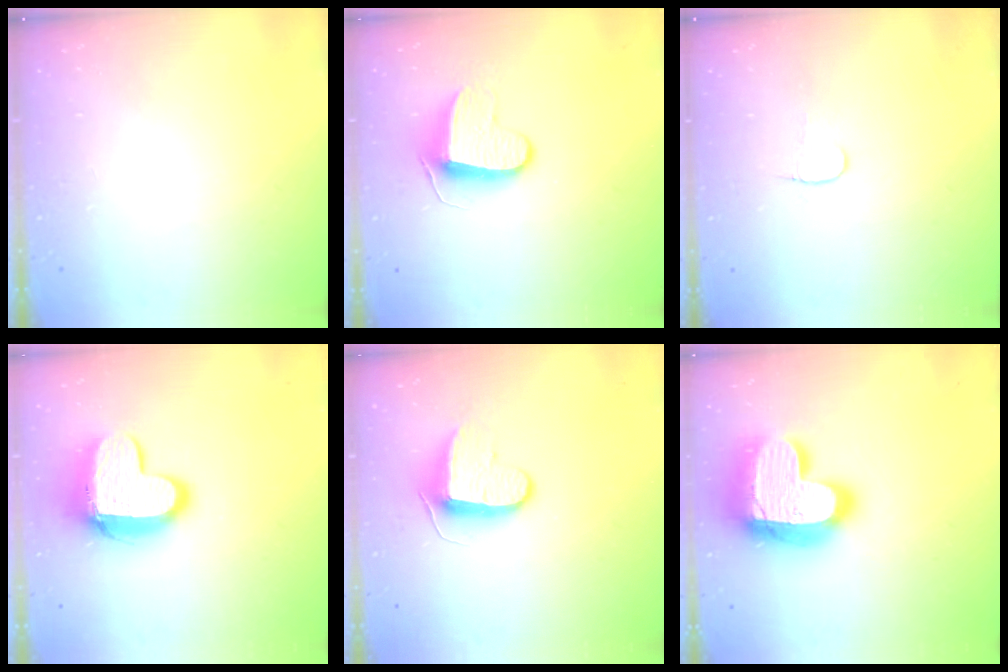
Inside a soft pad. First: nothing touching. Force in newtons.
{"total": 9.0, "press": 9.0, "slide": 0.6}
{"total": 3.9, "press": 3.9, "slide": 0.2}
{"total": 12.8, "press": 12.7, "slide": 1.4}
{"total": 9.1, "press": 9.1, "slide": 0.3}
{"total": 23.3, "press": 23.2, "slide": 1.9}